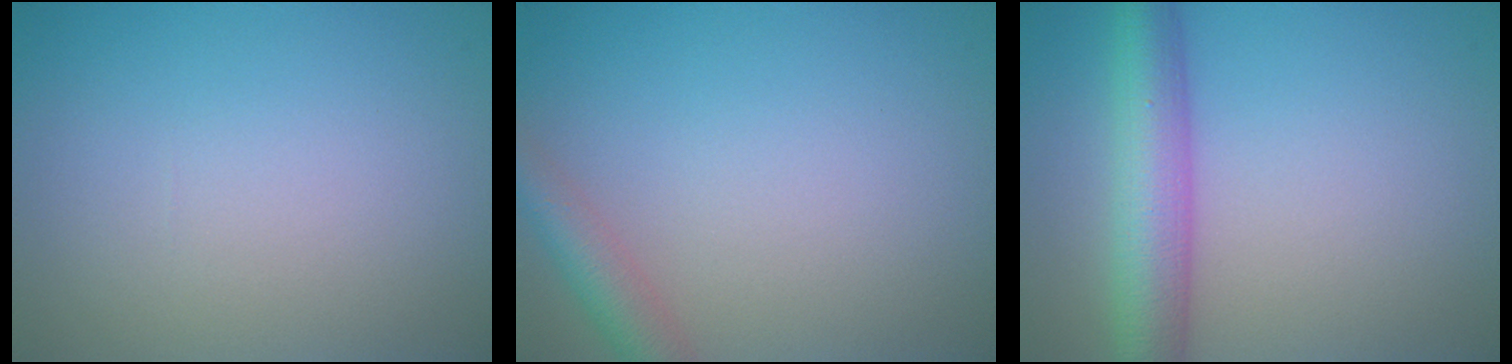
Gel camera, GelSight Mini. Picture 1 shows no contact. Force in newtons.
{"total": 2.9, "press": 2.9, "slide": 0.2}
{"total": 6.0, "press": 6.0, "slide": 0.2}